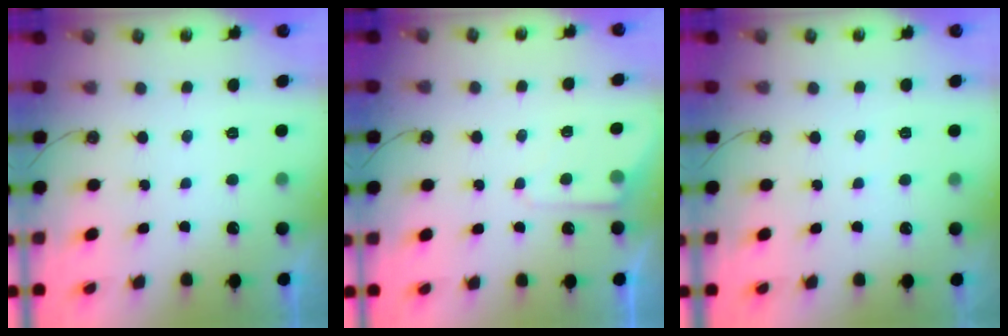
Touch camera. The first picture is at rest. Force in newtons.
{"total": 4.5, "press": 4.4, "slide": 0.6}
{"total": 2.4, "press": 2.3, "slide": 0.4}